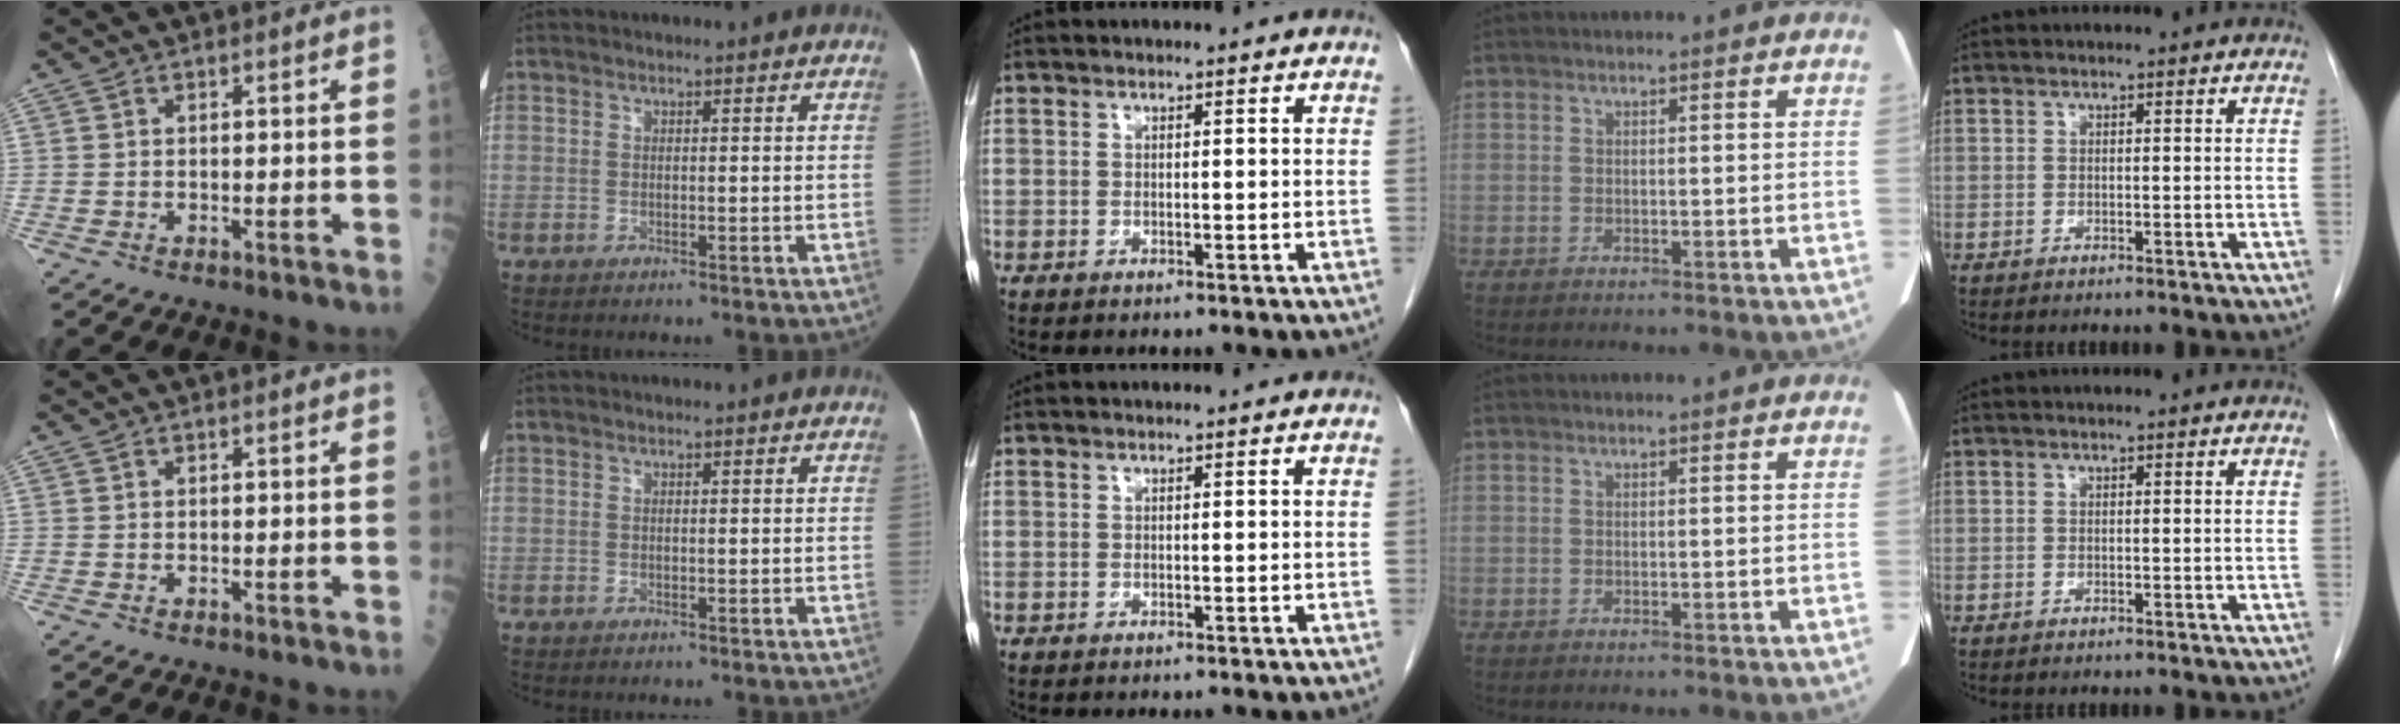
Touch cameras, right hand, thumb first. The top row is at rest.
{}